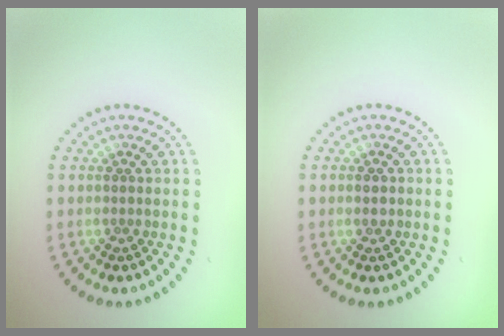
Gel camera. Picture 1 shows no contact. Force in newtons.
{"total": 1.2, "press": 1.2, "slide": 0.1}